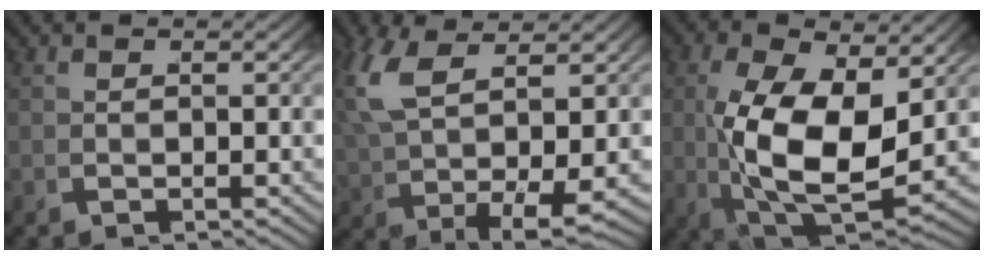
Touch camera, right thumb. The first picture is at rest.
{"total": 6.3, "force": [1.2, 2.9, 5.4], "torque": [-0.136, -0.015, 0.043]}
{"total": 12.7, "force": [-0.3, 7.4, 10.2], "torque": [-0.240, -0.056, 0.026]}